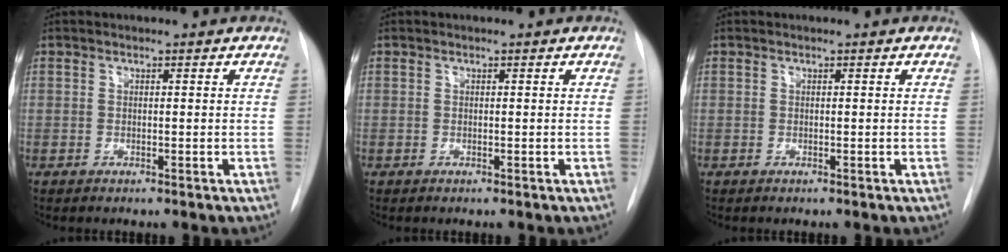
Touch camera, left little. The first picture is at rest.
{"total": 0.0}
{"total": 0.0}